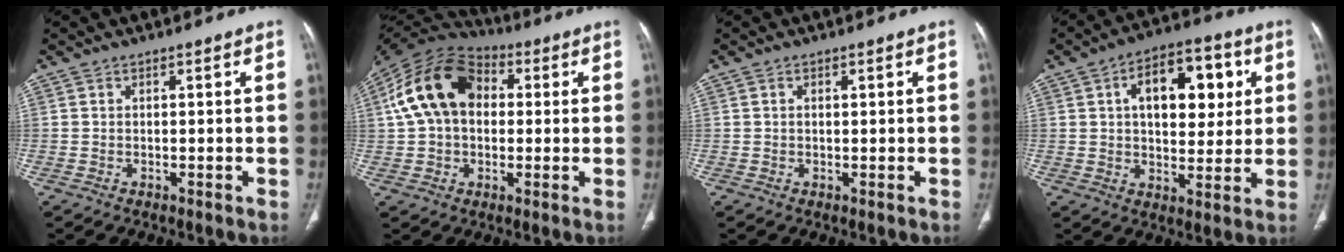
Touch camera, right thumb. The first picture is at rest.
{"total": 16.7, "force": [2.6, 11.8, 11.5], "torque": [-0.200, 0.034, 0.037]}
{"total": 0.9, "force": [0.2, 0.5, 0.7], "torque": [-0.017, 0.003, 0.005]}
{"total": 15.6, "force": [4.1, 8.8, 12.2], "torque": [-0.139, 0.007, 0.060]}